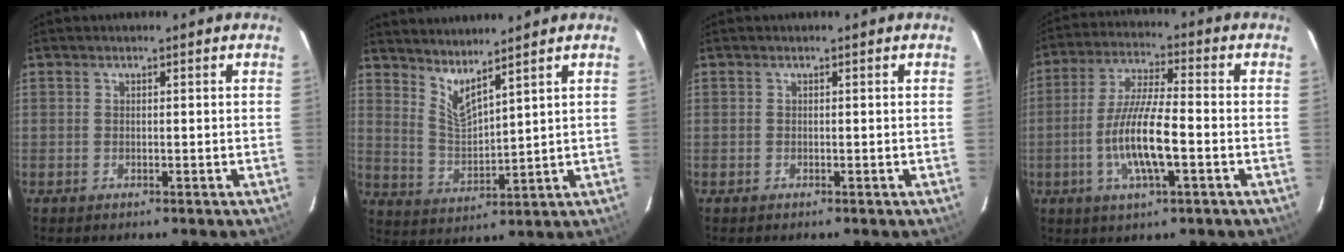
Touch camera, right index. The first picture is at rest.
{"total": 6.5, "force": [5.4, 0.7, 3.6], "torque": [-0.068, -0.012, 0.108]}
{"total": 0.0}
{"total": 11.5, "force": [-3.3, 2.2, 10.8], "torque": [-0.217, -0.005, -0.062]}